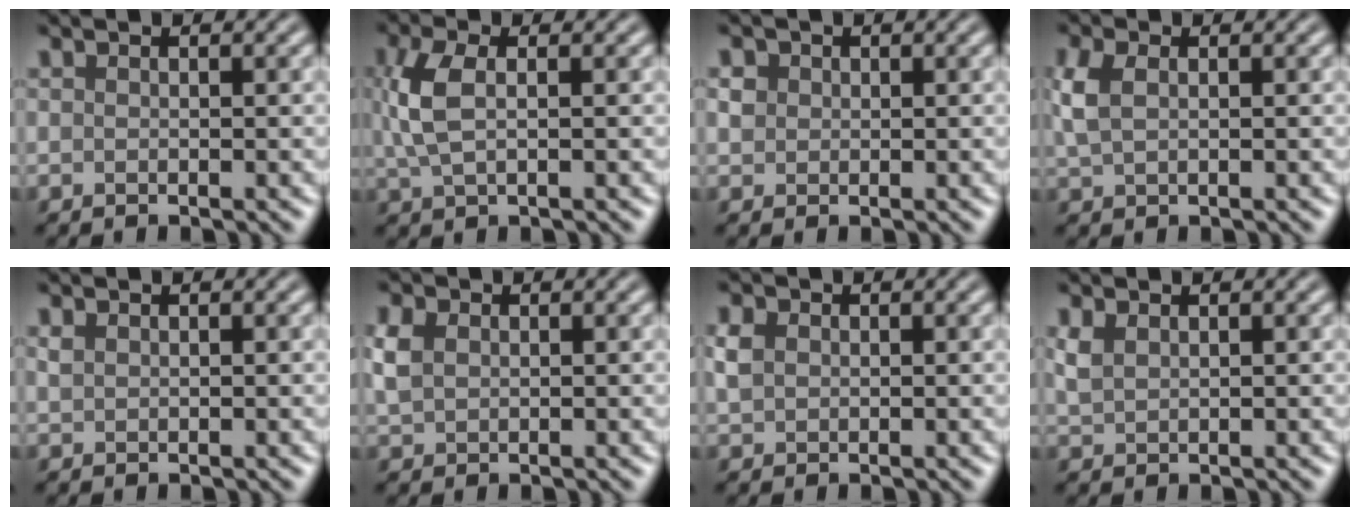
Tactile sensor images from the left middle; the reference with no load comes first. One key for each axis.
{"total": 4.0, "fx": 0.8, "fy": 2.0, "fz": 3.3, "tx": -0.085, "ty": 0.006, "tz": 0.016}
{"total": 1.1, "fx": 0.3, "fy": 1.1, "fz": 0.2, "tx": -0.001, "ty": 0.000, "tz": 0.004}
{"total": 2.8, "fx": 0.8, "fy": 1.8, "fz": 2.1, "tx": -0.057, "ty": 0.006, "tz": 0.015}
{"total": 0.7, "fx": 0.4, "fy": 0.5, "fz": 0.3, "tx": -0.008, "ty": 0.000, "tz": 0.011}
{"total": 2.4, "fx": 0.7, "fy": 1.8, "fz": 1.4, "tx": -0.034, "ty": 0.005, "tz": 0.012}
{"total": 1.9, "fx": 0.5, "fy": 1.5, "fz": 0.9, "tx": -0.021, "ty": 0.004, "tz": 0.007}
{"total": 1.5, "fx": 0.9, "fy": 0.9, "fz": 0.9, "tx": -0.026, "ty": 0.001, "tz": 0.022}